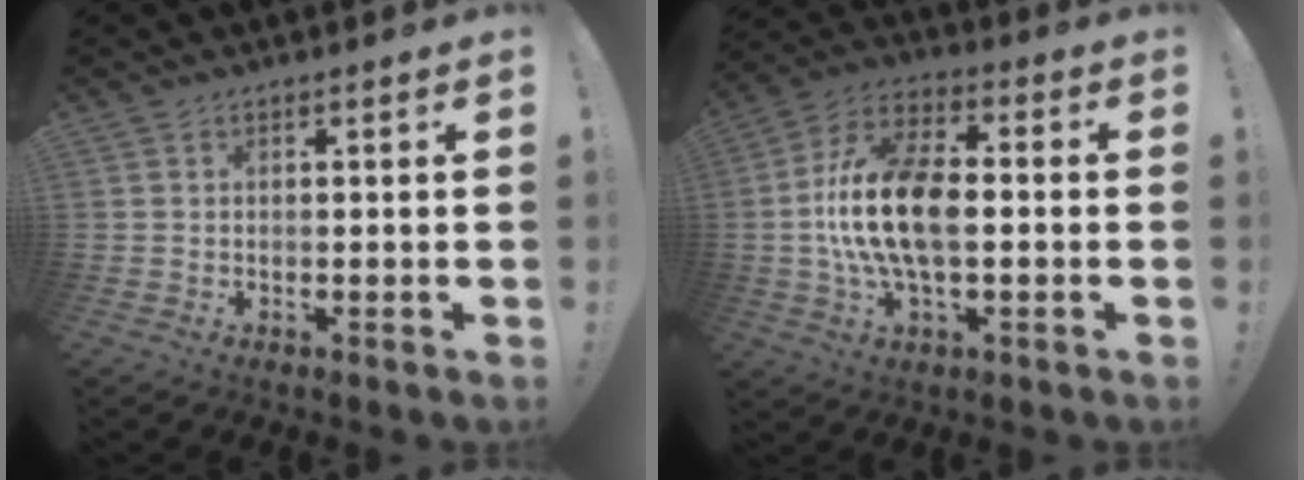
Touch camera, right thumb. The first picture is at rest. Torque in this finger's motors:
{"motor_torque": [0.91, 1.06, 0.66, -0.36, 0.26]}